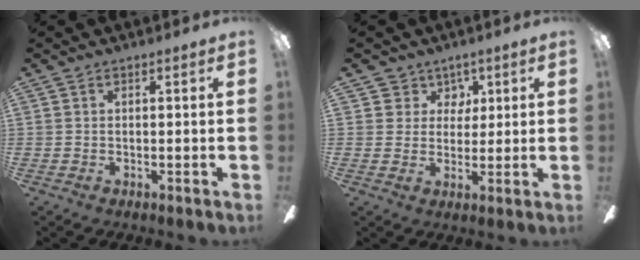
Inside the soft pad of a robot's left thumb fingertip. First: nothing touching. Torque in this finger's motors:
{"motor_torque": [-0.16, -0.35, -0.45, 0.13, 0.00]}